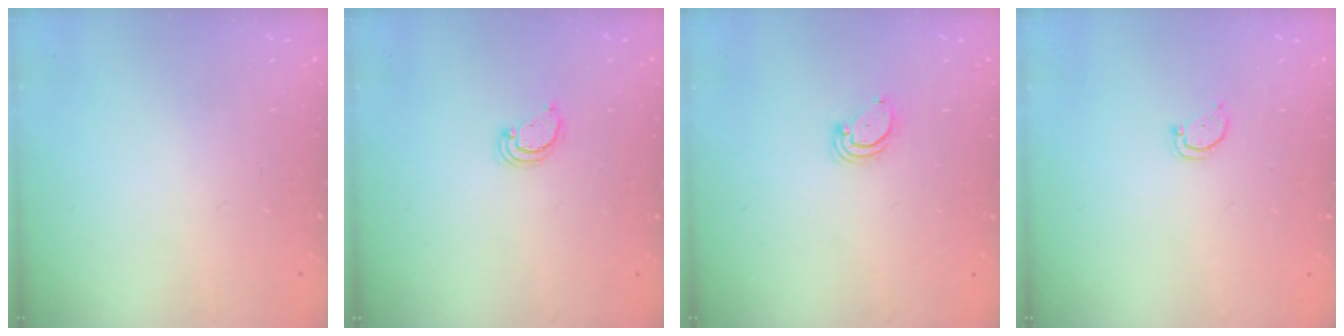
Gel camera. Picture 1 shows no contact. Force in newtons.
{"total": 2.6, "press": 2.6, "slide": 0.2}
{"total": 2.0, "press": 2.0, "slide": 0.1}
{"total": 1.8, "press": 1.8, "slide": 0.1}